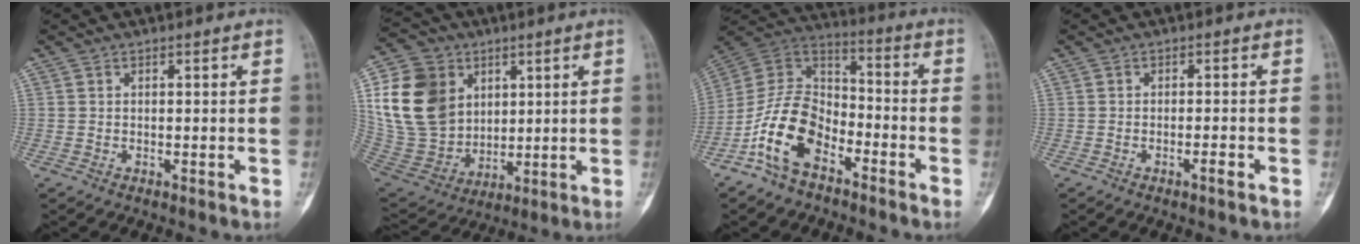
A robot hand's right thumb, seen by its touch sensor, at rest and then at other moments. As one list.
[{"total": 19.8, "force": [5.7, 15.8, 10.6], "torque": [-0.190, -0.006, 0.123]}, {"total": 14.6, "force": [-7.7, 8.7, 8.9], "torque": [-0.160, 0.069, -0.155]}, {"total": 1.7, "force": [-1.0, 0.2, 1.4], "torque": [-0.027, 0.004, -0.017]}]